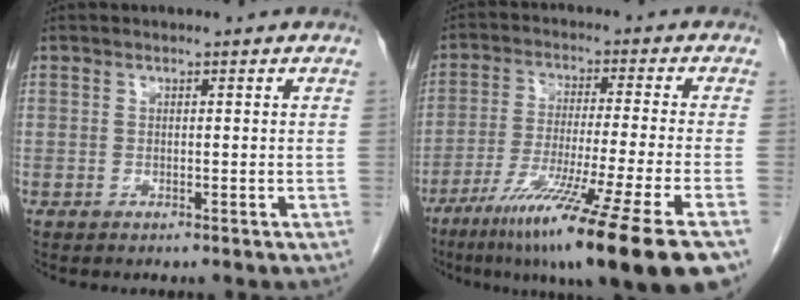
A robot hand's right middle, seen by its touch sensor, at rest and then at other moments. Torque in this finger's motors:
{"motor_torque": [1.47, -0.66, 1.05, 0.21]}